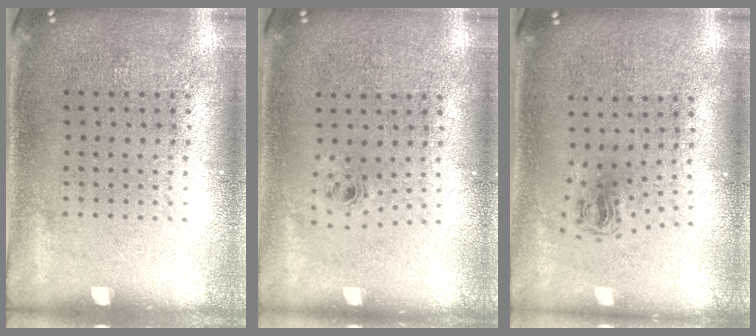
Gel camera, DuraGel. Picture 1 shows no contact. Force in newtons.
{"total": 0.6, "press": 0.3, "slide": 0.5}
{"total": 0.7, "press": 0.4, "slide": 0.6}